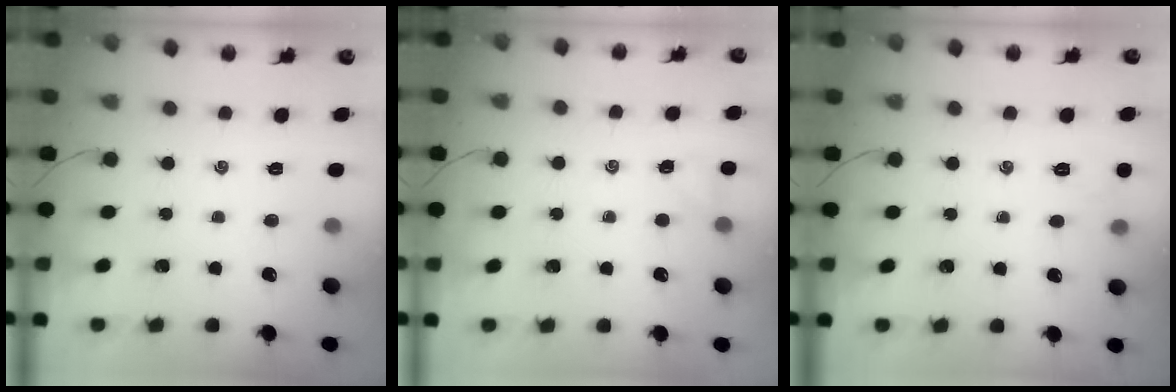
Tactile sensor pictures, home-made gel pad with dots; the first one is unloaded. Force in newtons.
{"total": 2.4, "press": 2.3, "slide": 0.9}
{"total": 4.6, "press": 4.4, "slide": 1.2}